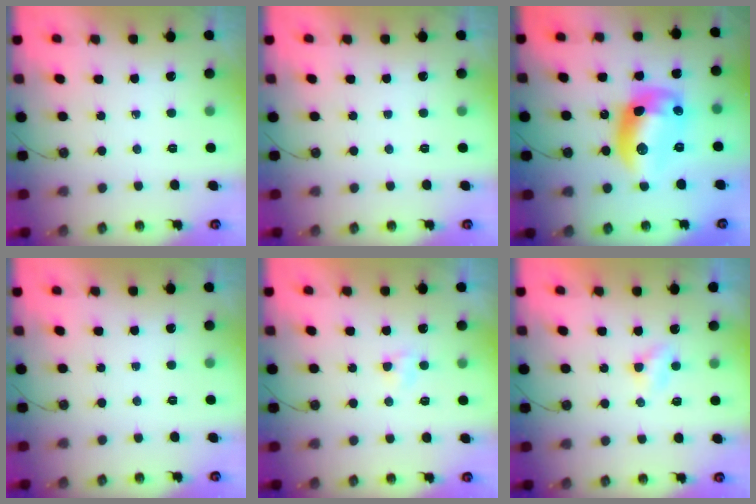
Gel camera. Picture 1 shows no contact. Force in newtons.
{"total": 0.0}
{"total": 14.7, "press": 14.6, "slide": 1.1}
{"total": 0.0}
{"total": 2.7, "press": 2.7, "slide": 0.4}
{"total": 2.8, "press": 2.7, "slide": 0.4}